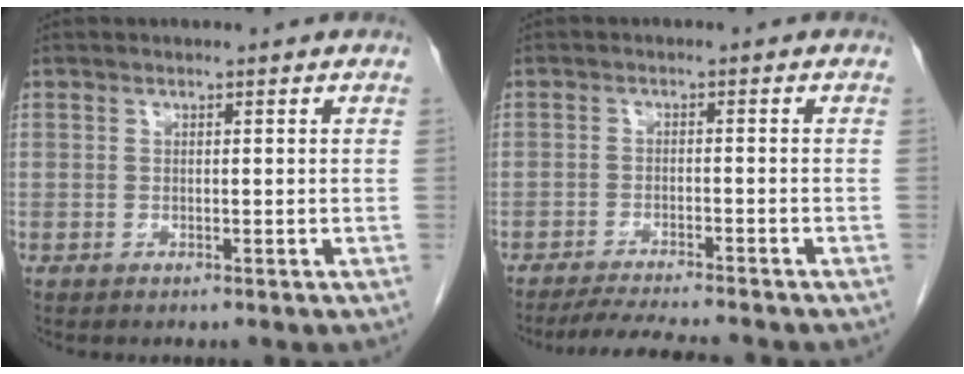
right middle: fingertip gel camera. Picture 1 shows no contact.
{"total": 8.1, "force": [-7.4, 0.1, 3.3], "torque": [-0.050, -0.015, -0.116]}